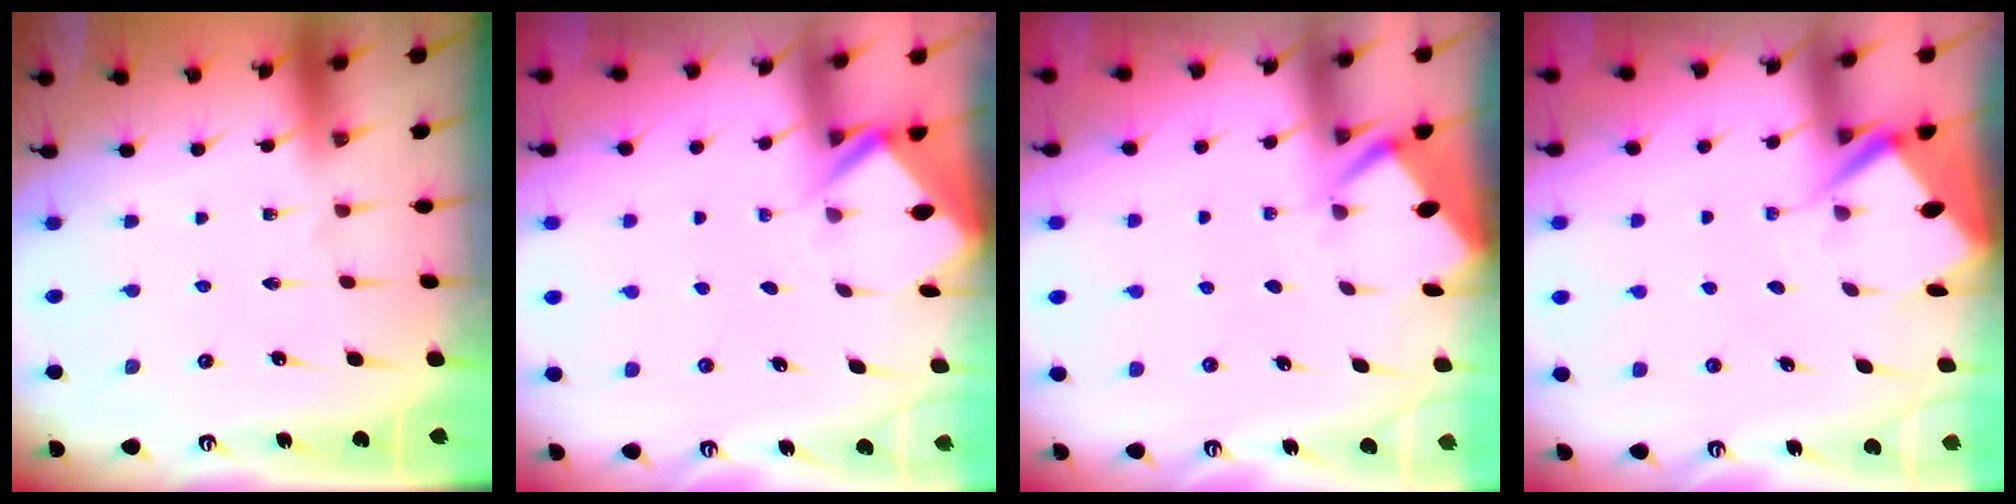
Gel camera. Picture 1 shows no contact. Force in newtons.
{"total": 2.4, "press": 2.4, "slide": 0.1}
{"total": 2.8, "press": 2.8, "slide": 0.3}
{"total": 5.5, "press": 5.5, "slide": 0.4}